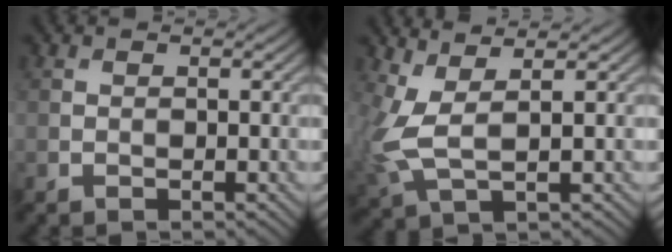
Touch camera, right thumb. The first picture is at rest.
{"total": 5.5, "force": [1.4, 2.1, 4.9], "torque": [-0.138, 0.003, 0.028]}